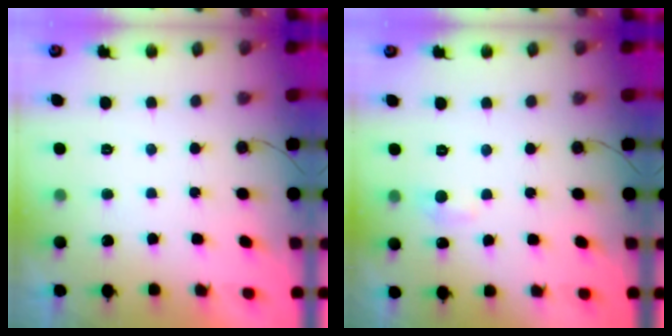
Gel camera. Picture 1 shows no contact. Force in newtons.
{"total": 5.7, "press": 5.6, "slide": 0.9}